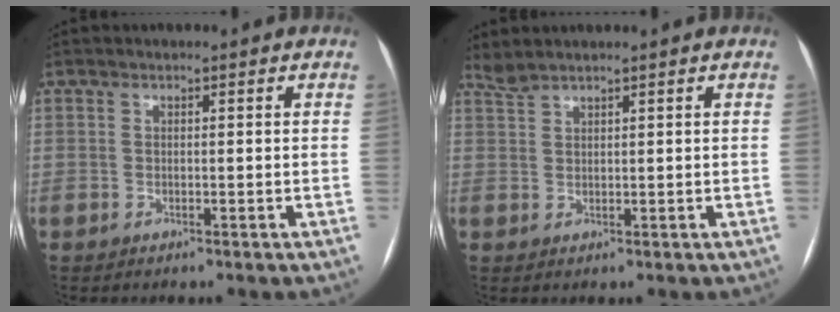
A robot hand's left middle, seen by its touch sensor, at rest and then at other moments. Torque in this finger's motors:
{"motor_torque": [0.03, -0.12, -0.02, -0.01]}